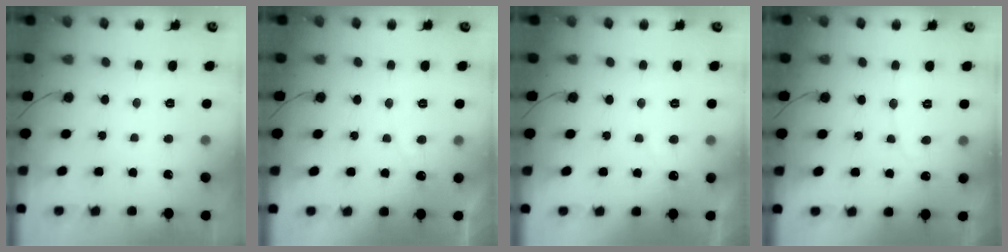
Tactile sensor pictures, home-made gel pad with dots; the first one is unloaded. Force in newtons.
{"total": 4.2, "press": 4.2, "slide": 0.3}
{"total": 3.0, "press": 3.0, "slide": 0.1}
{"total": 4.1, "press": 4.1, "slide": 0.3}